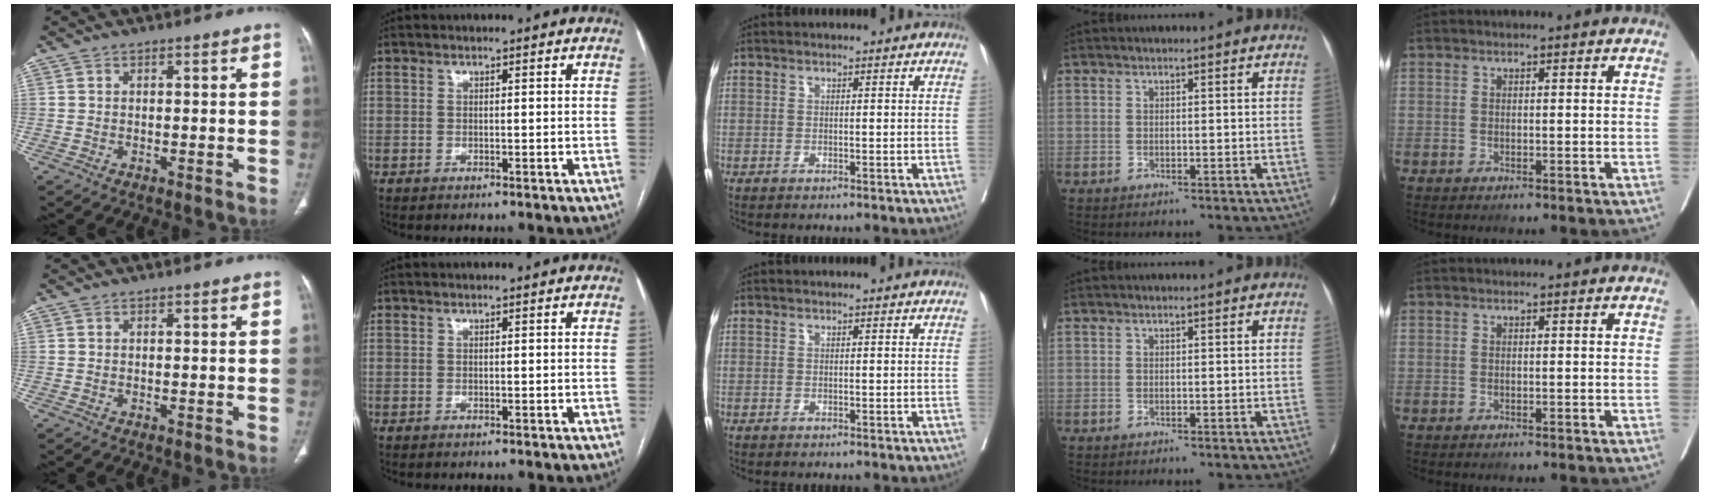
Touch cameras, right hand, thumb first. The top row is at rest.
{}